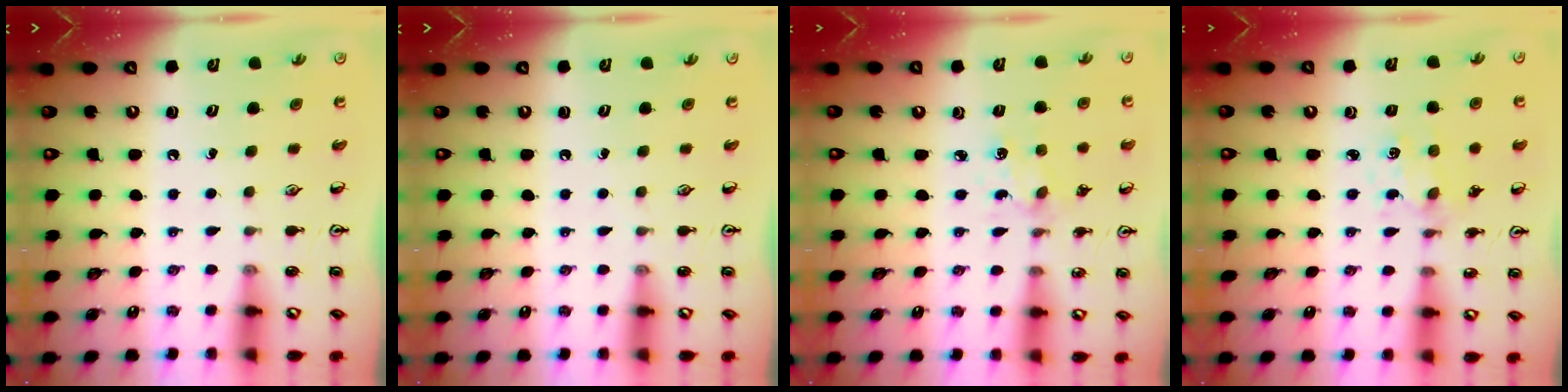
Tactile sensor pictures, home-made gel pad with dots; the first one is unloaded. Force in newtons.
{"total": 0.0}
{"total": 2.2, "press": 2.1, "slide": 0.5}
{"total": 1.1, "press": 1.1, "slide": 0.3}